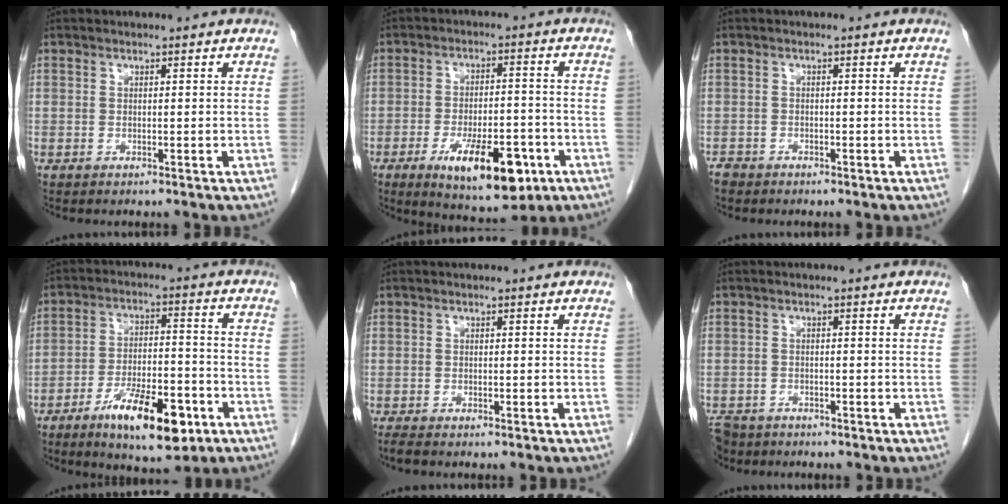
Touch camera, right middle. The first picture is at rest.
{"total": 12.9, "force": [-6.1, 4.4, 10.5], "torque": [-0.161, -0.010, -0.085]}
{"total": 1.8, "force": [-1.5, 0.9, 0.2], "torque": [-0.010, 0.000, -0.028]}
{"total": 12.5, "force": [-6.8, 3.7, 9.9], "torque": [-0.166, -0.002, -0.105]}
{"total": 1.3, "force": [-1.1, 0.2, 0.7], "torque": [-0.022, -0.005, -0.020]}
{"total": 5.7, "force": [-4.6, 3.2, 1.2], "torque": [-0.030, -0.004, -0.079]}